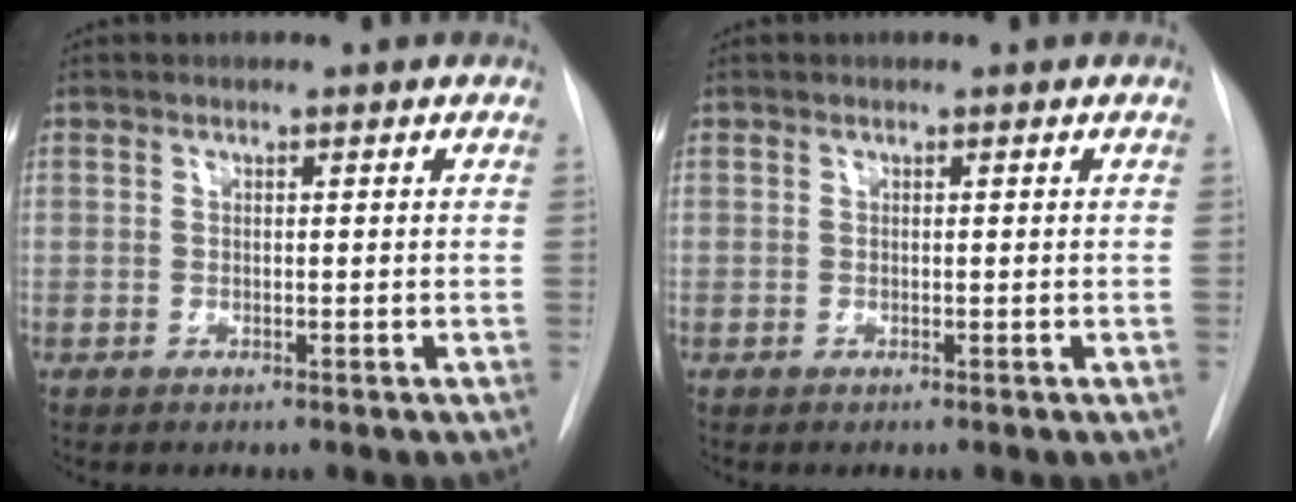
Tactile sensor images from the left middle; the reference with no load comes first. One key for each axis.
{"total": 0.0}